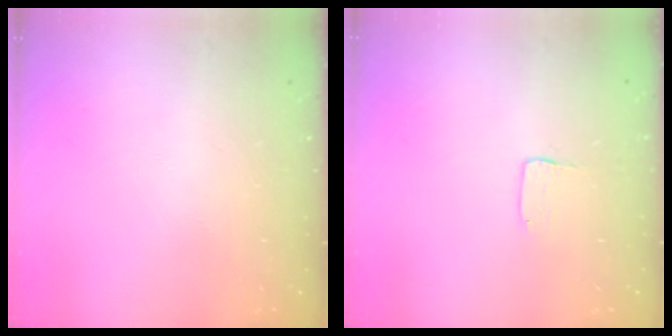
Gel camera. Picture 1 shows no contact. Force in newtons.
{"total": 1.3, "press": 1.2, "slide": 0.1}